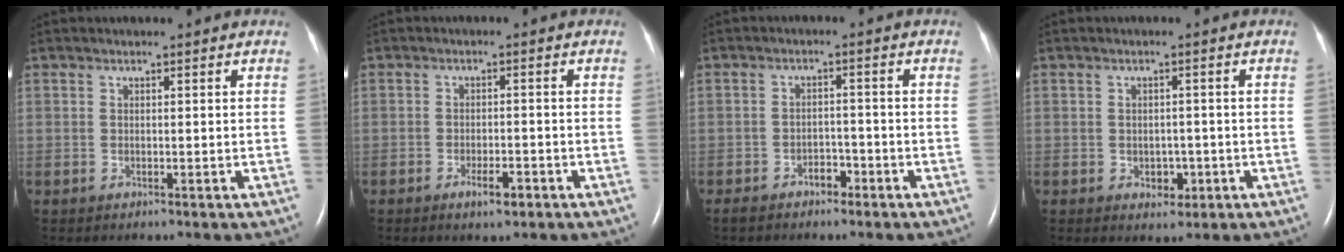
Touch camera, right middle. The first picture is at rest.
{"total": 3.1, "force": [-1.8, 0.8, 2.3], "torque": [-0.042, 0.000, -0.029]}
{"total": 3.0, "force": [-2.2, 1.5, 1.5], "torque": [-0.025, 0.005, -0.034]}
{"total": 2.6, "force": [-0.9, 1.9, 1.6], "torque": [-0.020, 0.002, -0.003]}